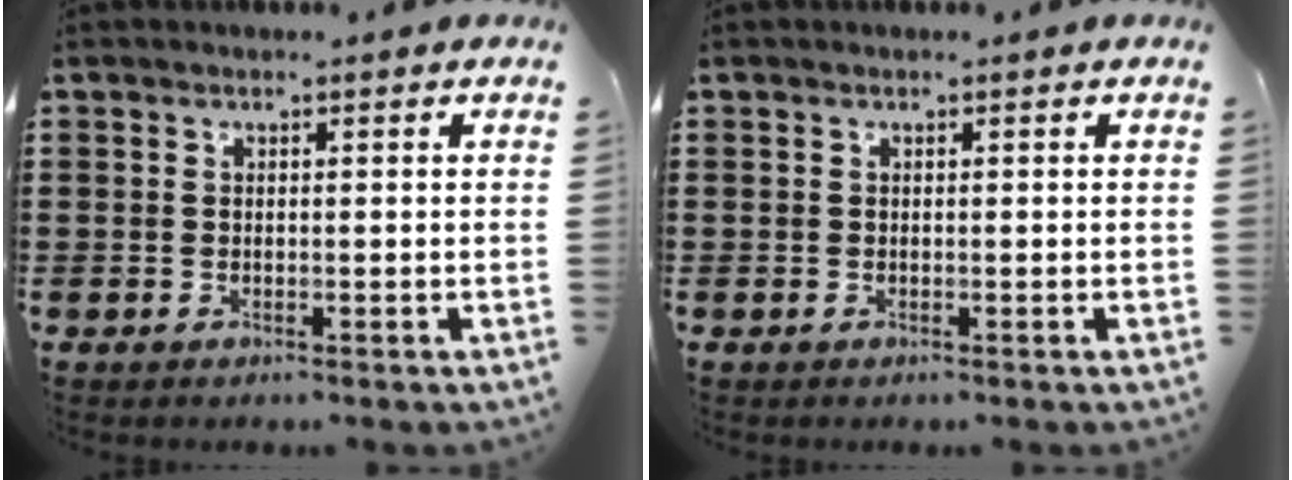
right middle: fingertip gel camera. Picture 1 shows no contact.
{"total": 0.0}